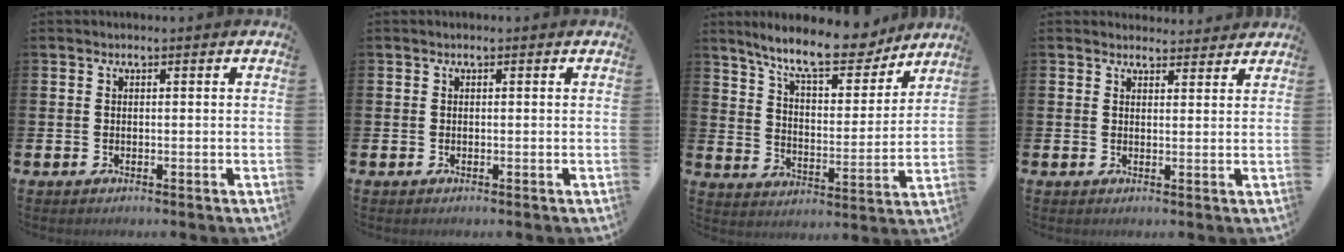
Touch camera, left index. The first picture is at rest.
{"total": 0.0}
{"total": 11.4, "force": [10.0, 2.8, 4.6], "torque": [-0.109, -0.059, 0.174]}
{"total": 2.6, "force": [2.6, 0.6, -0.1], "torque": [0.004, -0.014, 0.045]}